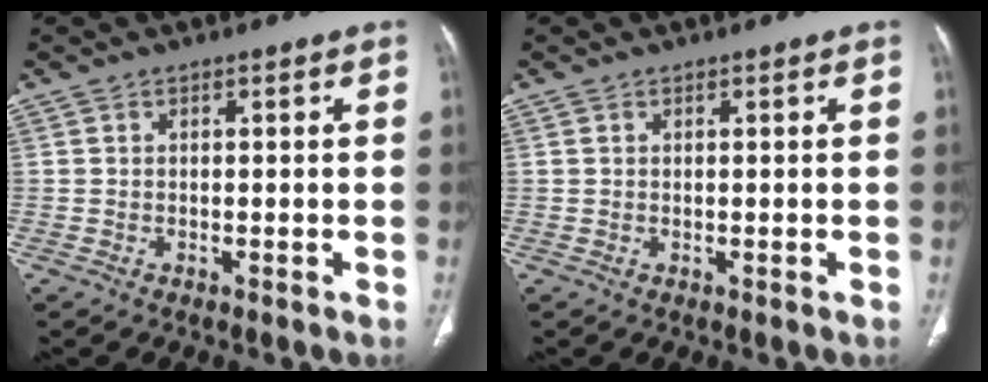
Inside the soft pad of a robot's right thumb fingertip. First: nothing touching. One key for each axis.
{"total": 0.0}